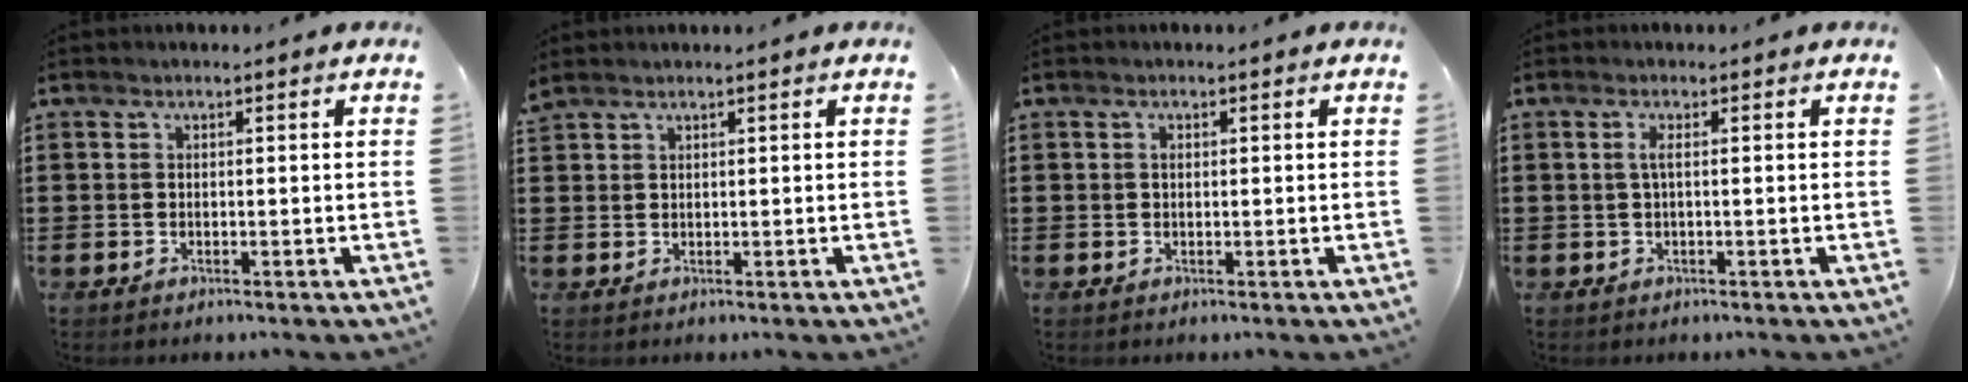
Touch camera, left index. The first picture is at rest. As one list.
[{"total": 1.1, "force": [1.0, 0.2, 0.3], "torque": [-0.009, 0.001, 0.020]}, {"total": 0.6, "force": [0.1, 0.4, 0.4], "torque": [-0.010, 0.002, 0.002]}, {"total": 1.4, "force": [0.0, 0.1, 1.4], "torque": [-0.028, -0.001, -0.002]}]